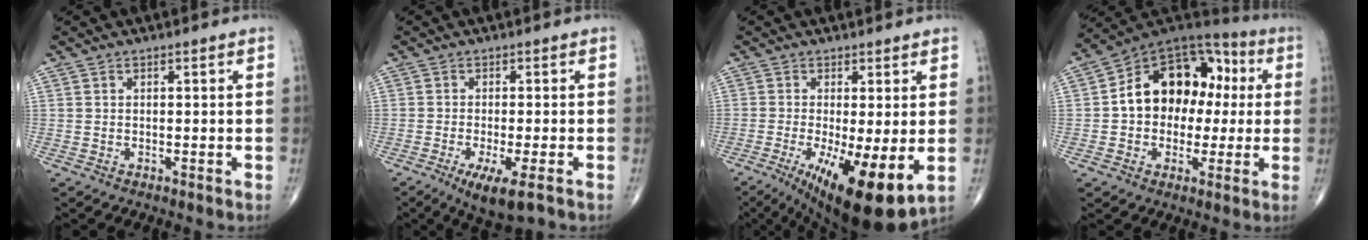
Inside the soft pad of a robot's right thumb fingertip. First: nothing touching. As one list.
[{"total": 6.5, "force": [-3.3, 1.3, 5.4], "torque": [-0.094, -0.015, -0.053]}, {"total": 14.5, "force": [-3.8, 4.0, 13.4], "torque": [-0.202, -0.024, -0.045]}, {"total": 17.7, "force": [1.1, 12.9, 12.0], "torque": [-0.140, 0.044, 0.008]}]